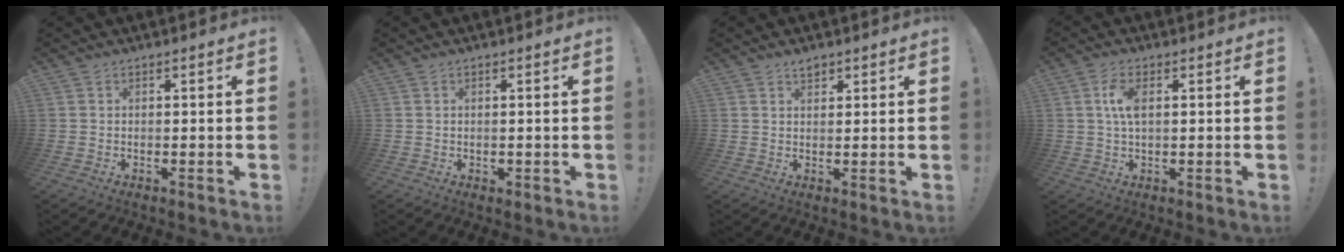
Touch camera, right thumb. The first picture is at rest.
{"total": 0.6, "force": [0.1, 0.6, 0.1], "torque": [0.000, 0.001, 0.002]}
{"total": 2.6, "force": [2.1, 1.0, 1.1], "torque": [-0.007, -0.013, 0.035]}
{"total": 5.9, "force": [1.1, 2.7, 5.2], "torque": [-0.098, -0.003, 0.011]}